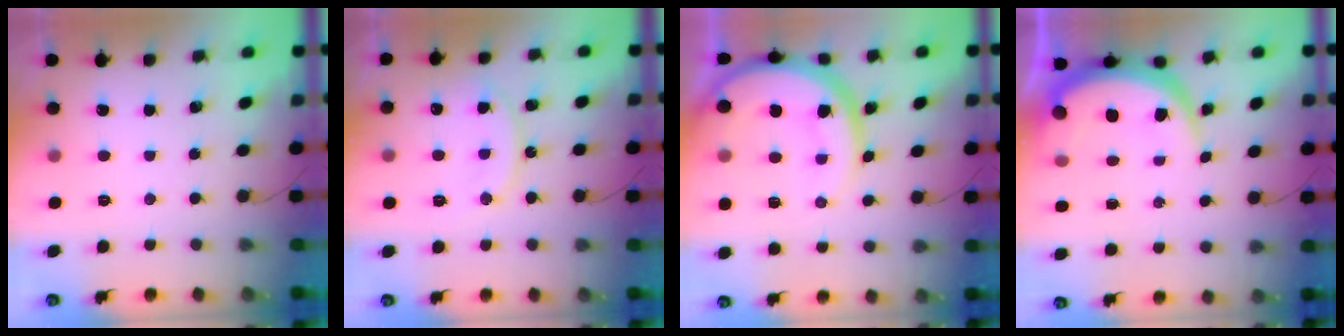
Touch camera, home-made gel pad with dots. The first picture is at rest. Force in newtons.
{"total": 10.5, "press": 10.5, "slide": 0.5}
{"total": 15.9, "press": 15.9, "slide": 1.3}
{"total": 10.5, "press": 10.4, "slide": 1.1}